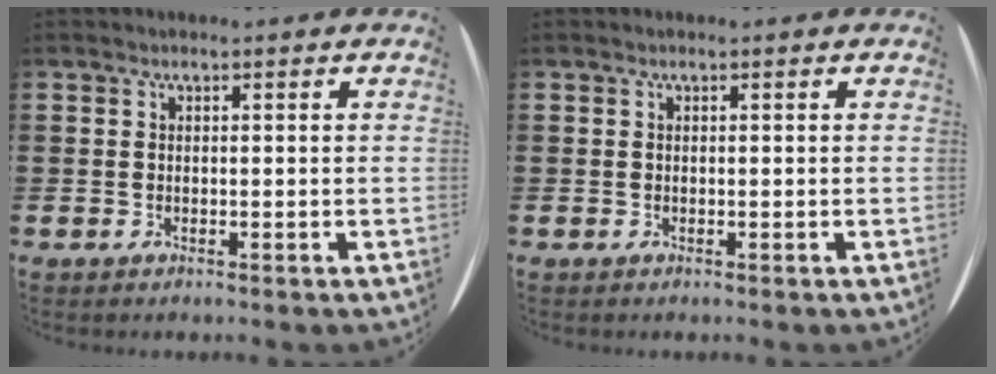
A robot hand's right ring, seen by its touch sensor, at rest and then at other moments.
{"total": 0.0}